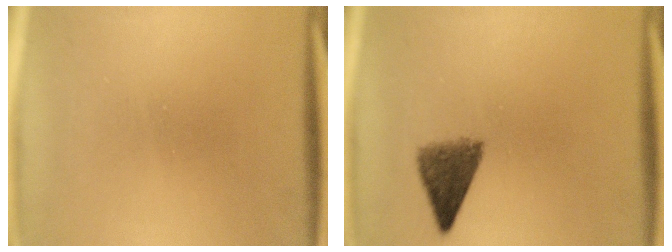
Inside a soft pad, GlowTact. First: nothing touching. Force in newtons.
{"total": 5.0}